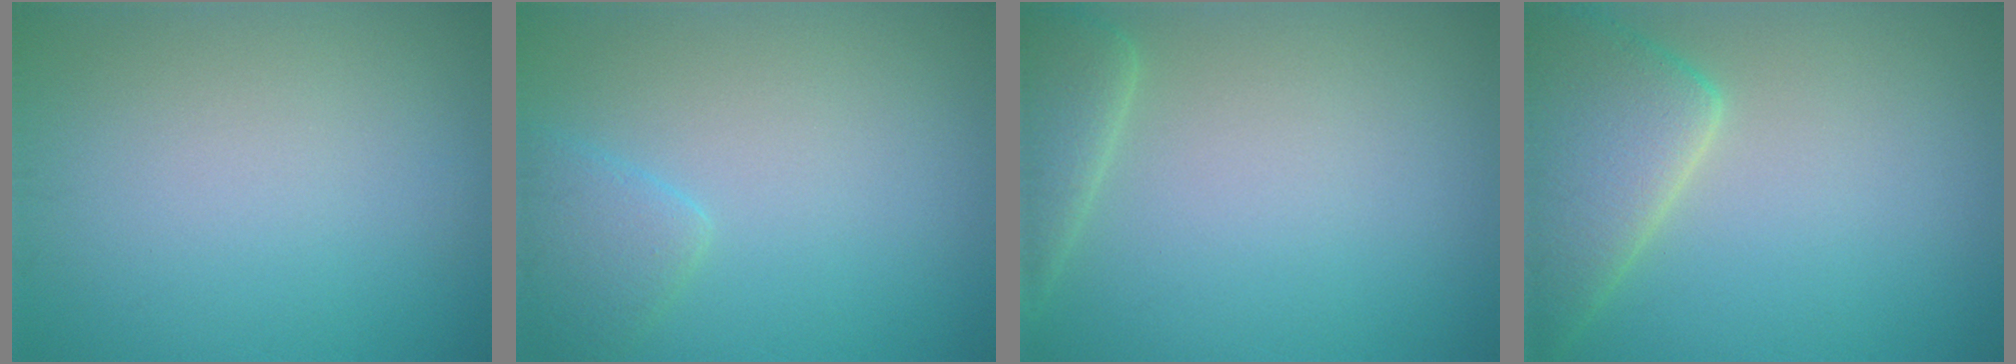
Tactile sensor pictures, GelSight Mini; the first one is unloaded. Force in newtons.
{"total": 2.1, "press": 2.1, "slide": 0.2}
{"total": 3.1, "press": 3.1, "slide": 0.4}
{"total": 7.4, "press": 7.4, "slide": 0.6}